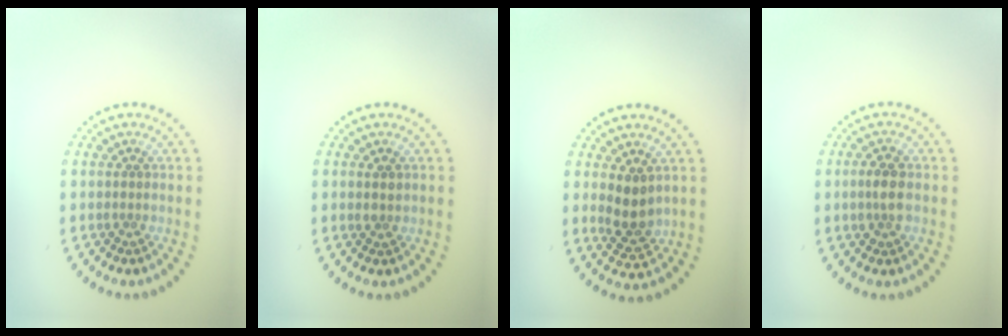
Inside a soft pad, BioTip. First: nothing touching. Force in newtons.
{"total": 1.1, "press": 1.0, "slide": 0.3}
{"total": 2.9, "press": 2.7, "slide": 1.0}
{"total": 2.2, "press": 2.2, "slide": 0.2}